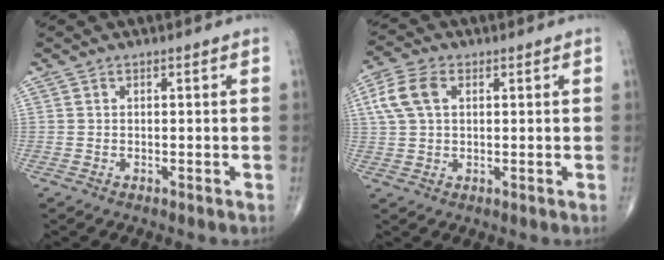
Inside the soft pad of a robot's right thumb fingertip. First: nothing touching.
{"total": 6.9, "force": [1.9, 4.2, 5.1], "torque": [-0.118, 0.014, 0.037]}